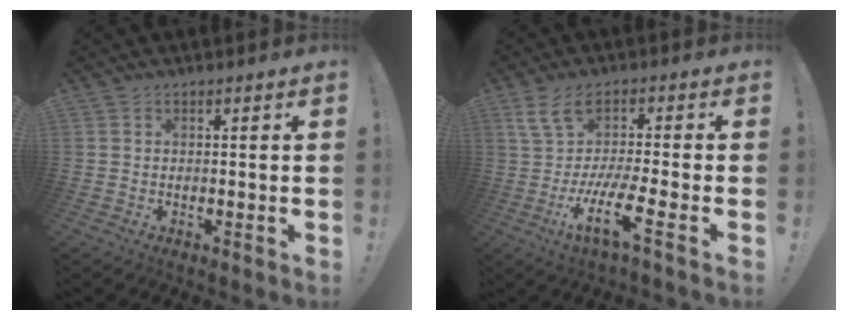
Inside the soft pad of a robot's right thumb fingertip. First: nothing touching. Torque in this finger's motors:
{"motor_torque": [0.12, 0.56, 1.41, -0.32, 0.22]}